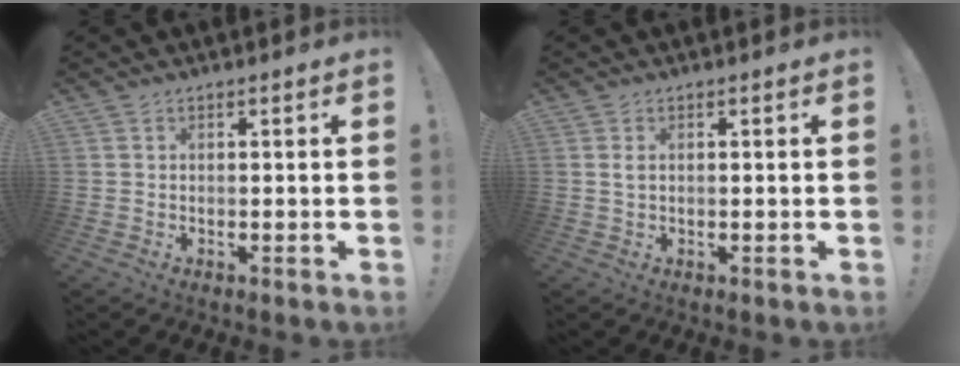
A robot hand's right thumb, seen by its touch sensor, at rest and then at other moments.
{"total": 1.3, "force": [0.6, 0.6, 1.0], "torque": [-0.014, 0.001, 0.008]}